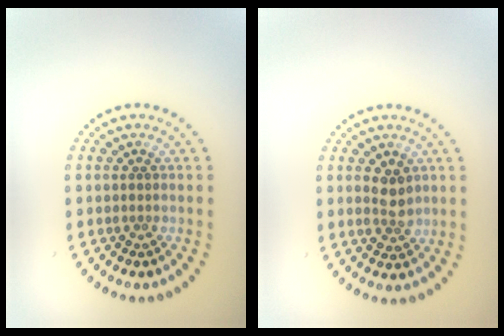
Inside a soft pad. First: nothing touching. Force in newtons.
{"total": 2.1, "press": 2.1, "slide": 0.3}